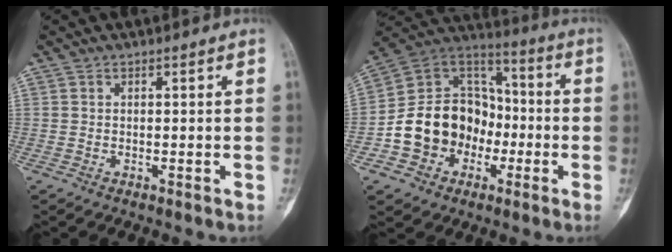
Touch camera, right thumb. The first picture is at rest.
{"total": 17.2, "force": [-4.6, 14.3, 8.4], "torque": [-0.104, 0.068, -0.079]}